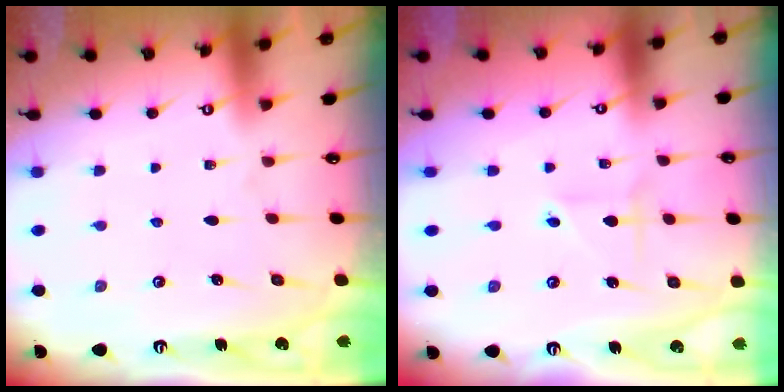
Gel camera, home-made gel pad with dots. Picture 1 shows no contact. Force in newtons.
{"total": 1.8, "press": 1.7, "slide": 0.7}